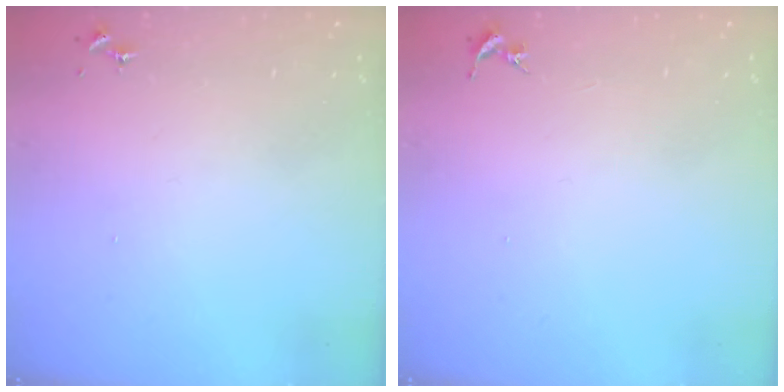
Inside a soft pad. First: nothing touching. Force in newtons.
{"total": 0.0}